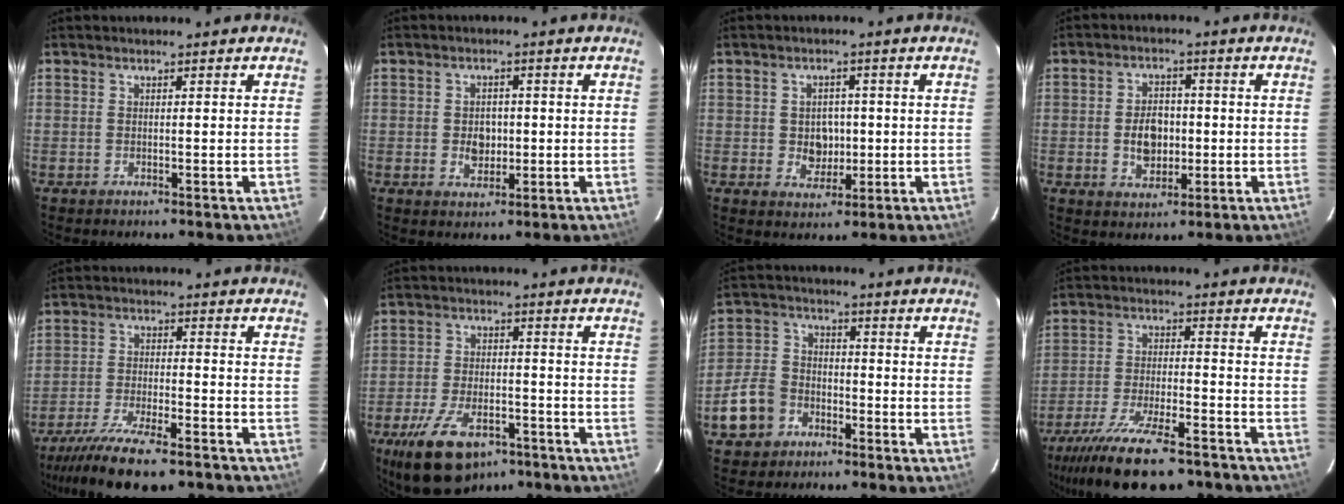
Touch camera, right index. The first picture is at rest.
{"total": 4.2, "force": [-0.5, 3.3, 2.5], "torque": [-0.042, 0.003, -0.004]}
{"total": 4.7, "force": [-0.3, 4.1, 2.4], "torque": [-0.044, 0.006, 0.003]}
{"total": 6.8, "force": [-0.9, 4.7, 4.8], "torque": [-0.090, 0.010, -0.007]}
{"total": 14.4, "force": [-11.5, 3.3, 8.0], "torque": [-0.174, -0.034, -0.197]}
{"total": 15.0, "force": [-9.5, 7.6, 8.8], "torque": [-0.188, -0.013, -0.157]}
{"total": 9.2, "force": [-4.8, 7.1, 3.4], "torque": [-0.093, 0.024, -0.082]}
{"total": 18.9, "force": [-14.9, 5.1, 10.5], "torque": [-0.214, -0.038, -0.241]}